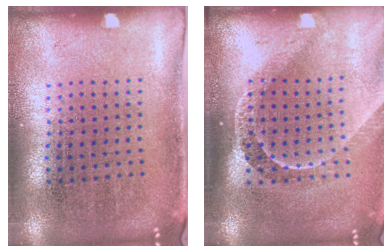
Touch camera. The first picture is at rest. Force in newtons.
{"total": 2.1, "press": 1.5, "slide": 1.5}